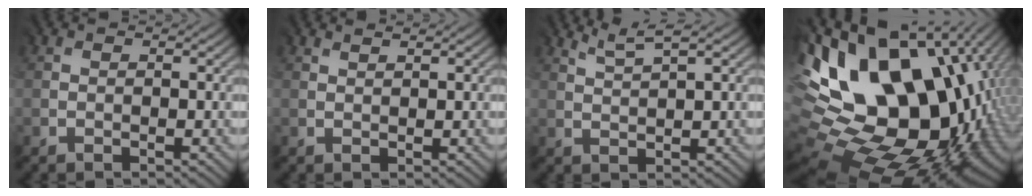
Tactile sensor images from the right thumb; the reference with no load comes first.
{"total": 1.0, "force": [1.0, -0.1, 0.0], "torque": [-0.006, 0.000, 0.023]}
{"total": 2.4, "force": [2.1, -0.4, 1.0], "torque": [-0.026, 0.005, 0.053]}
{"total": 20.9, "force": [2.7, 13.8, 15.4], "torque": [-0.295, -0.037, 0.089]}